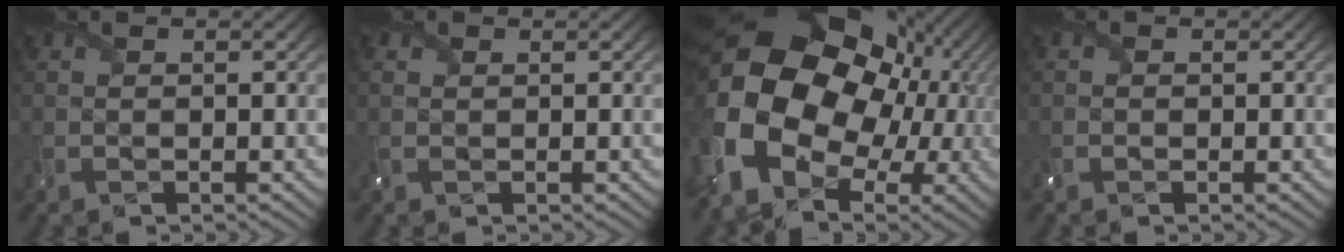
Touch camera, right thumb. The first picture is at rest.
{"total": 1.2, "force": [0.5, 0.9, 0.6], "torque": [-0.019, 0.003, 0.011]}
{"total": 21.4, "force": [0.0, 17.8, 11.9], "torque": [-0.230, -0.072, -0.001]}
{"total": 0.9, "force": [-0.5, 0.7, 0.2], "torque": [-0.005, -0.003, -0.012]}